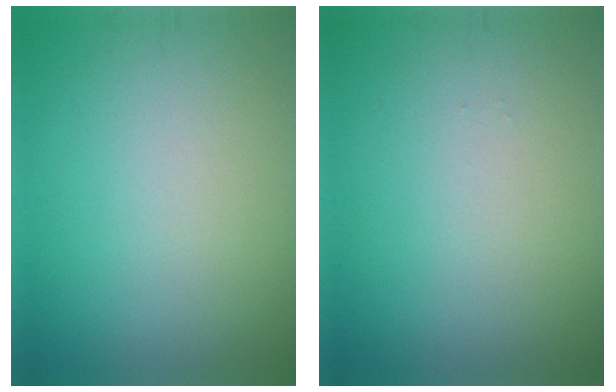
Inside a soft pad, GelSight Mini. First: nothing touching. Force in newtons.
{"total": 0.0}